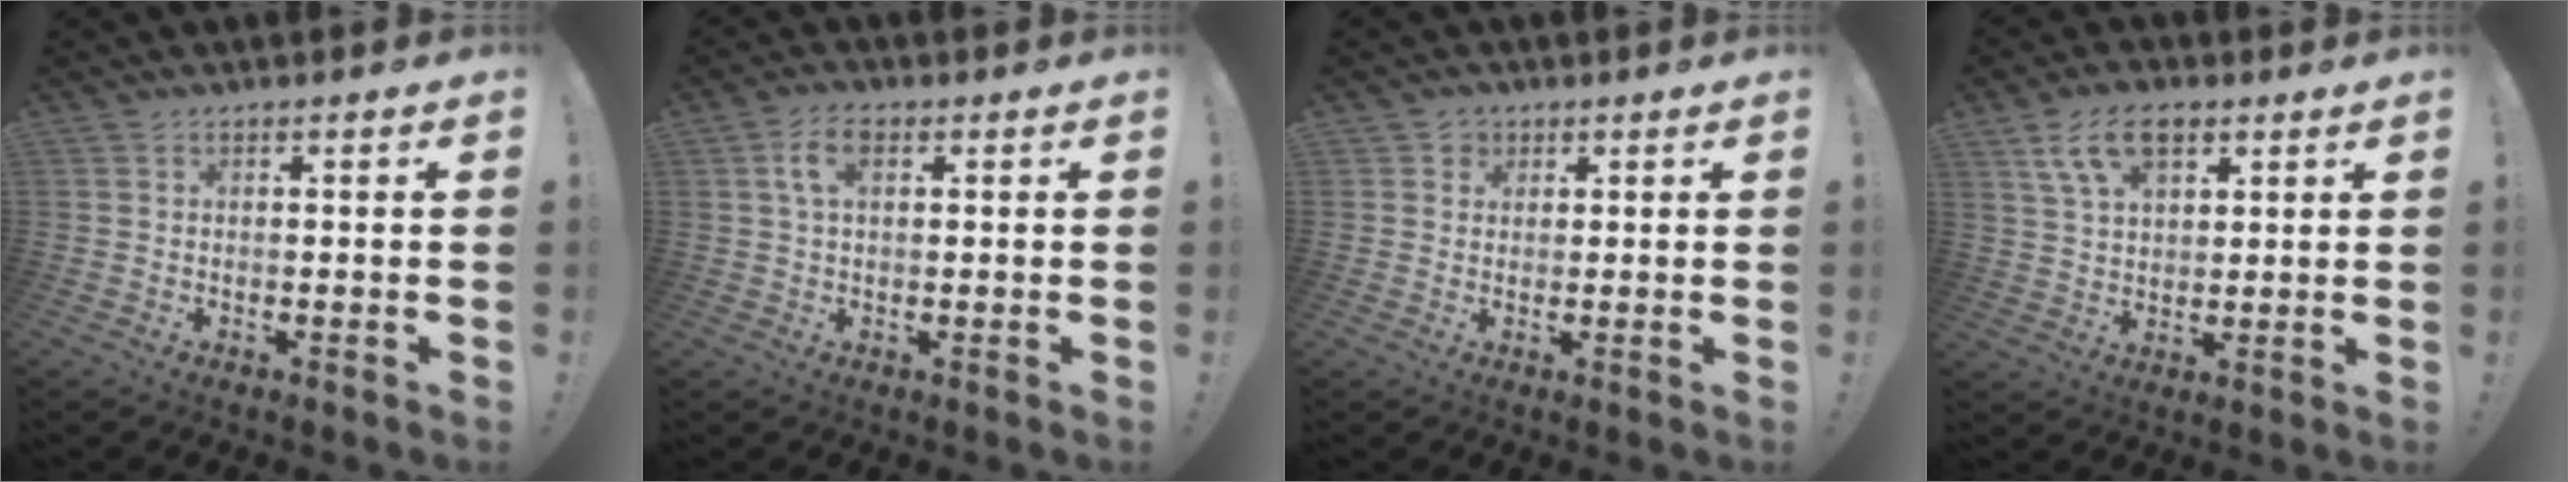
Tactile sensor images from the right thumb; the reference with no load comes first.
{"total": 5.9, "force": [2.0, 3.2, 4.5], "torque": [-0.077, 0.003, 0.034]}
{"total": 2.8, "force": [1.1, 2.6, 0.4], "torque": [0.000, -0.003, 0.019]}
{"total": 10.9, "force": [5.8, 6.3, 6.8], "torque": [-0.119, -0.003, 0.110]}